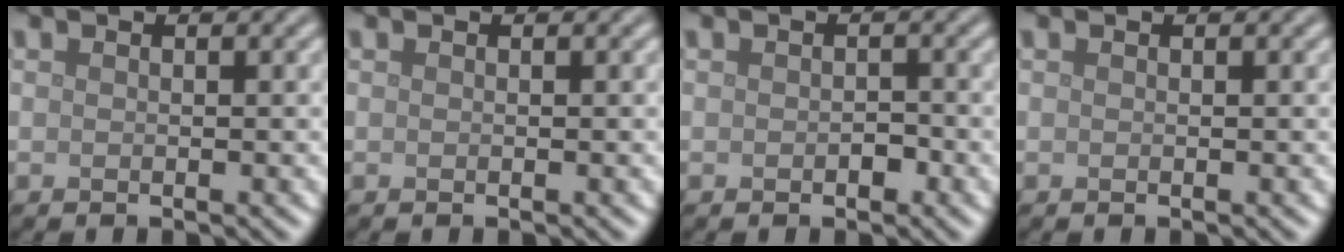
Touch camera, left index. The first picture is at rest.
{"total": 0.0}
{"total": 1.1, "force": [-0.3, 0.7, 0.7], "torque": [-0.011, -0.002, -0.005]}
{"total": 0.0}